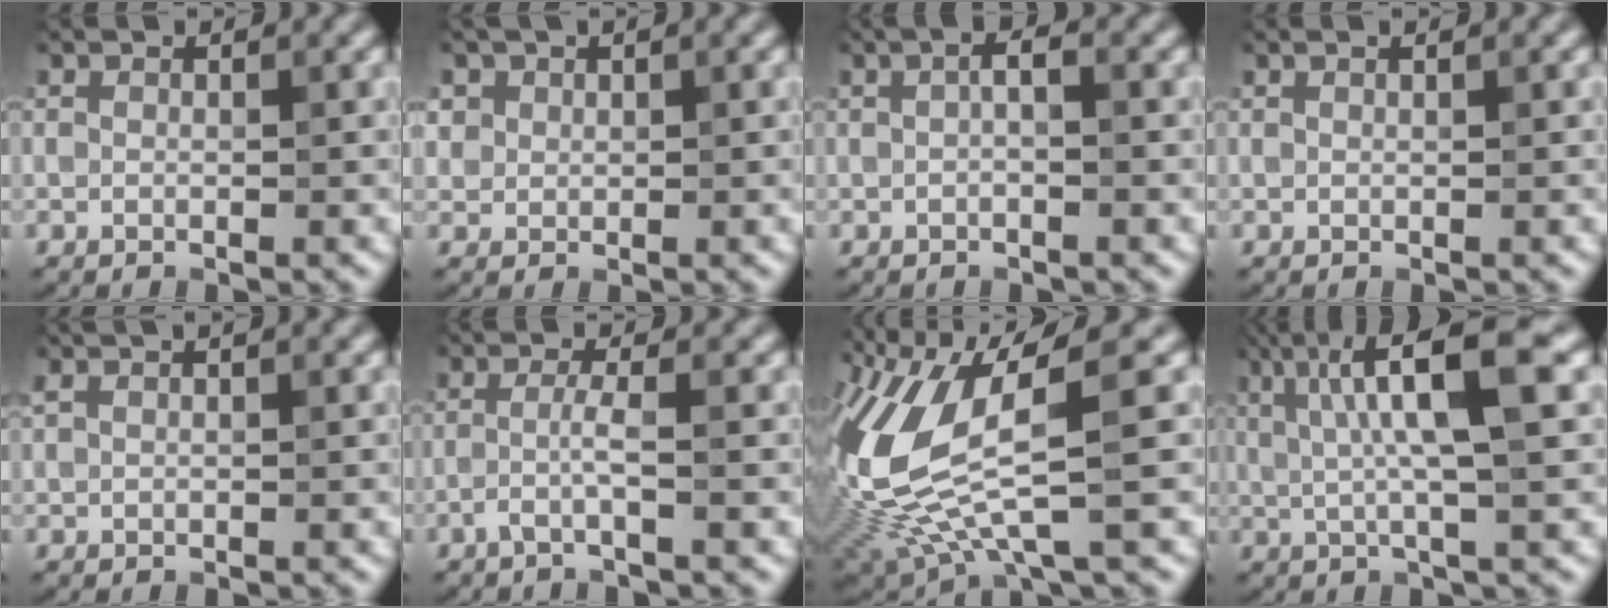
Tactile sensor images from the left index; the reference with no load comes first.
{"total": 1.1, "force": [0.5, 1.0, 0.1], "torque": [0.002, -0.005, 0.014]}
{"total": 1.4, "force": [0.0, 0.3, 1.4], "torque": [-0.026, 0.004, -0.001]}
{"total": 0.7, "force": [0.5, 0.1, 0.5], "torque": [-0.009, 0.000, 0.005]}
{"total": 2.3, "force": [1.5, 0.8, 1.5], "torque": [-0.022, 0.001, 0.022]}
{"total": 1.9, "force": [-0.8, -0.1, 1.7], "torque": [-0.033, 0.006, -0.022]}
{"total": 9.9, "force": [0.6, 3.2, 9.3], "torque": [-0.223, -0.024, 0.015]}
{"total": 8.9, "force": [2.5, 1.6, 8.4], "torque": [-0.128, 0.015, 0.037]}